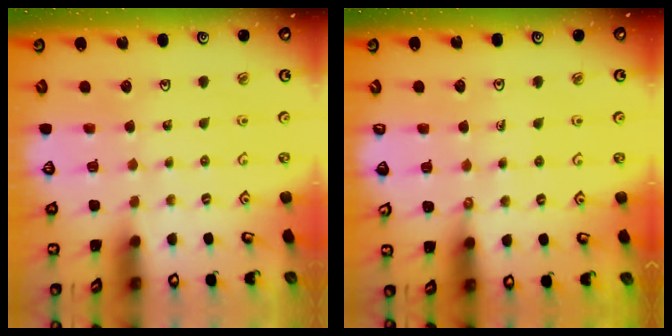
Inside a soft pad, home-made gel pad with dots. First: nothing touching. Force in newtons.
{"total": 1.5, "press": 1.5, "slide": 0.2}